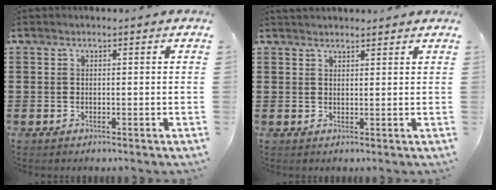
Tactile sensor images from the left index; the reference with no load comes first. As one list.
[{"total": 1.6, "force": [1.5, 0.3, 0.2], "torque": [-0.006, 0.003, 0.030]}]